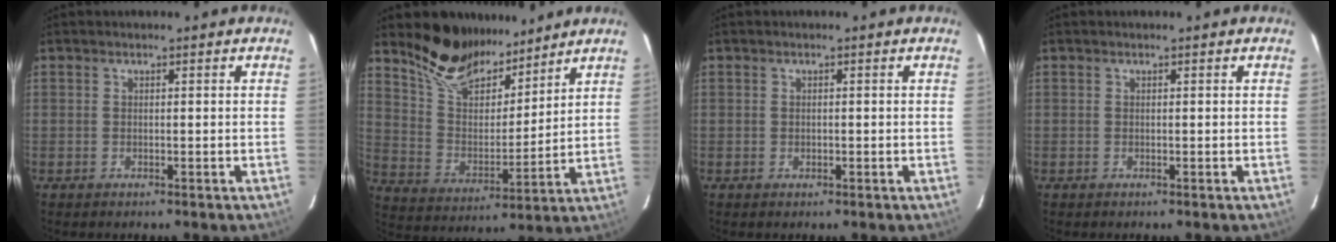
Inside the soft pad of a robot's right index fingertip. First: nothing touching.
{"total": 14.3, "force": [11.6, 5.8, 6.0], "torque": [-0.128, 0.006, 0.216]}
{"total": 0.5, "force": [-0.1, 0.5, 0.1], "torque": [0.000, -0.001, 0.000]}
{"total": 0.0}